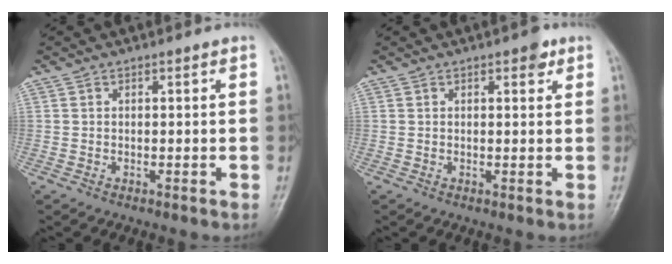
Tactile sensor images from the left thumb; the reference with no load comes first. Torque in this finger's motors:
{"motor_torque": [3.23, 1.29, 0.59, 0.04, 0.04]}